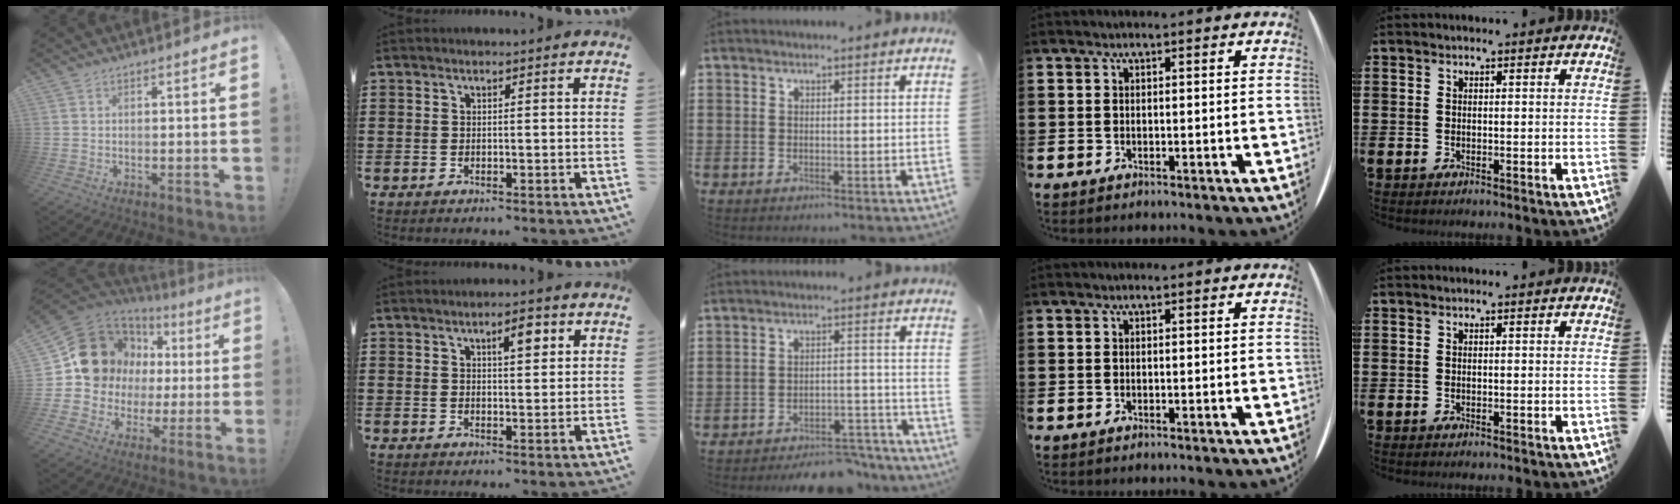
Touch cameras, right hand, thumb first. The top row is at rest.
{"thumb": {"total": 16.1, "force": [5.2, 13.6, 6.9], "torque": [-0.101, -0.029, 0.124]}, "index": {"total": 3.8, "force": [1.8, 1.3, 3.1], "torque": [-0.042, 0.001, 0.023]}, "middle": {"total": 5.3, "force": [-5.2, 0.8, 1.2], "torque": [-0.017, 0.010, -0.101]}}